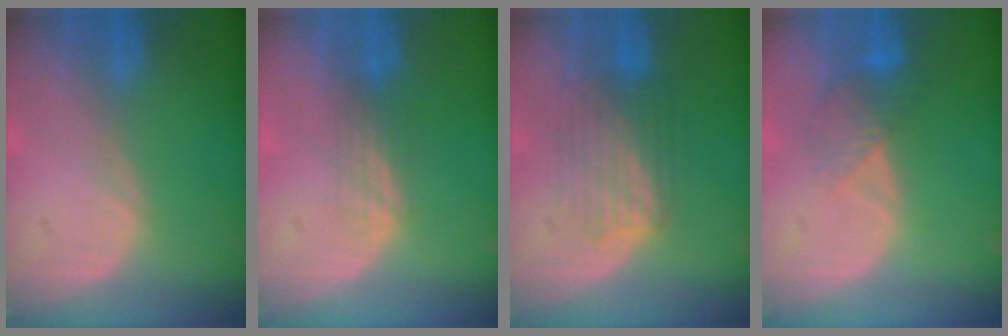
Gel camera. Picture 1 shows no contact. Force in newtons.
{"total": 3.0, "press": 2.5, "slide": 1.6}
{"total": 5.6, "press": 5.6, "slide": 0.4}
{"total": 4.1, "press": 3.9, "slide": 1.5}